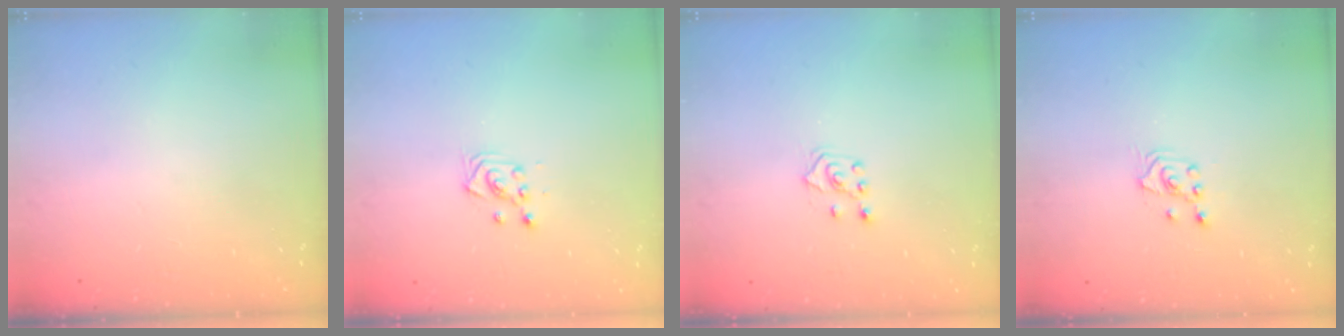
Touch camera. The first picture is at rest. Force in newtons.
{"total": 3.0, "press": 3.0, "slide": 0.5}
{"total": 4.0, "press": 3.9, "slide": 1.0}
{"total": 2.5, "press": 2.4, "slide": 0.9}